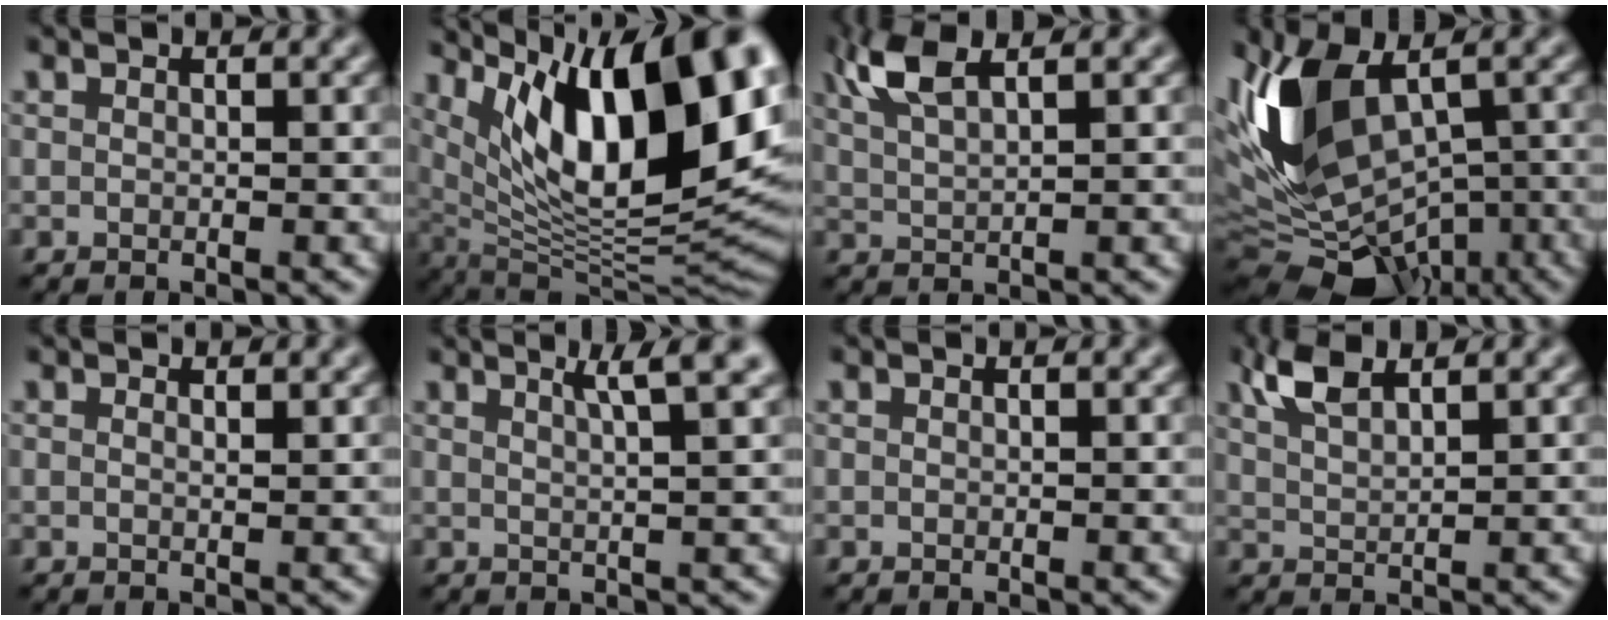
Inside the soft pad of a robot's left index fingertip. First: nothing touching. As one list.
[{"total": 17.7, "force": [6.0, 7.6, 14.9], "torque": [-0.211, 0.011, 0.108]}, {"total": 4.4, "force": [2.6, 1.3, 3.3], "torque": [-0.075, 0.013, 0.053]}, {"total": 12.8, "force": [-0.7, 7.7, 10.3], "torque": [-0.203, -0.010, 0.003]}, {"total": 0.7, "force": [0.4, 0.1, 0.6], "torque": [-0.009, -0.002, 0.004]}, {"total": 3.9, "force": [2.3, 0.8, 3.0], "torque": [-0.025, 0.013, 0.022]}, {"total": 0.0}, {"total": 3.5, "force": [2.5, 1.1, 2.2], "torque": [-0.052, 0.009, 0.050]}]